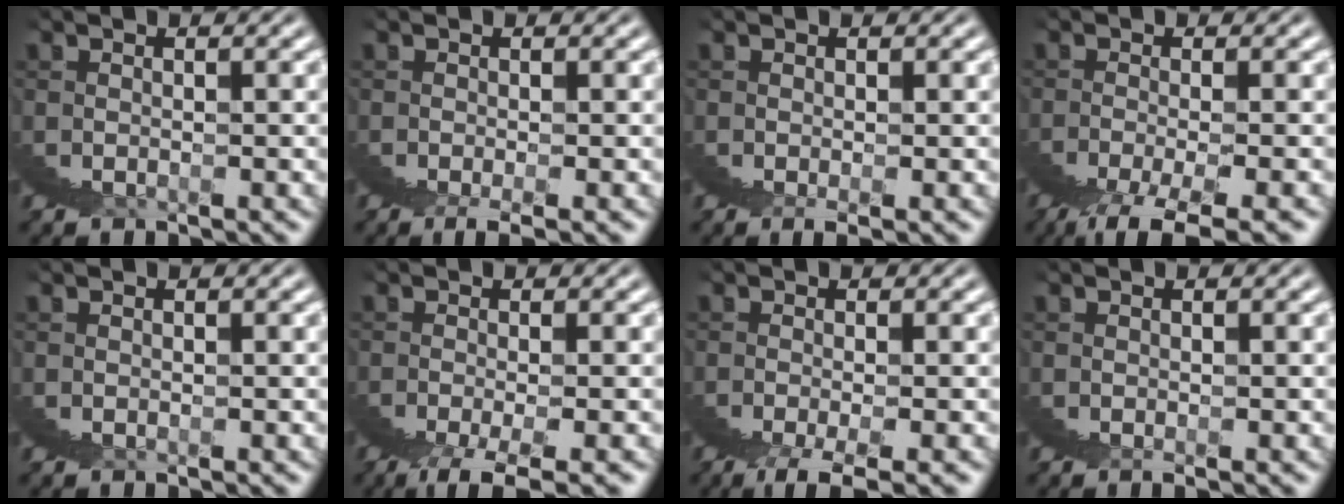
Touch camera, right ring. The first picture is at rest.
{"total": 2.0, "force": [1.3, -1.5, 0.2], "torque": [0.012, 0.024, 0.012]}
{"total": 2.1, "force": [1.4, -1.5, -0.1], "torque": [0.015, 0.021, 0.016]}
{"total": 2.2, "force": [-0.5, -2.0, 0.7], "torque": [-0.015, 0.012, -0.008]}
{"total": 0.0}
{"total": 2.0, "force": [0.2, -2.0, 0.5], "torque": [-0.002, 0.020, -0.003]}
{"total": 1.9, "force": [0.7, -1.7, 0.6], "torque": [0.003, 0.026, 0.002]}
{"total": 1.0, "force": [0.6, -0.8, -0.1], "torque": [0.006, 0.012, 0.007]}